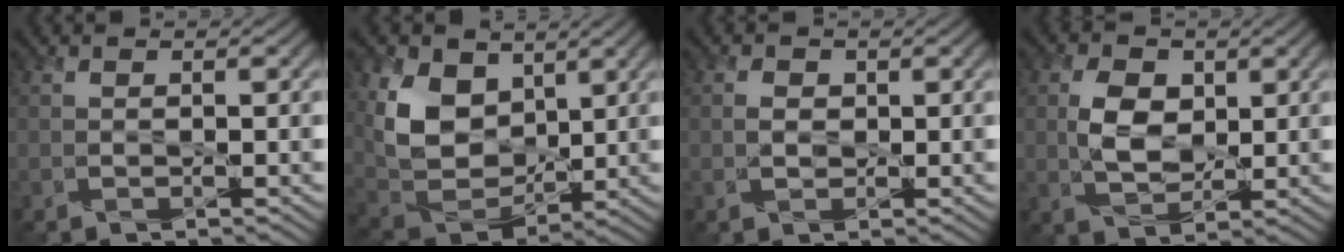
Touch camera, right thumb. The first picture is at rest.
{"total": 9.8, "force": [3.8, 7.1, 5.6], "torque": [-0.149, -0.008, 0.069]}
{"total": 1.4, "force": [0.2, 1.3, 0.6], "torque": [-0.015, -0.001, 0.004]}
{"total": 5.5, "force": [1.1, 3.8, 3.8], "torque": [-0.078, 0.002, 0.019]}